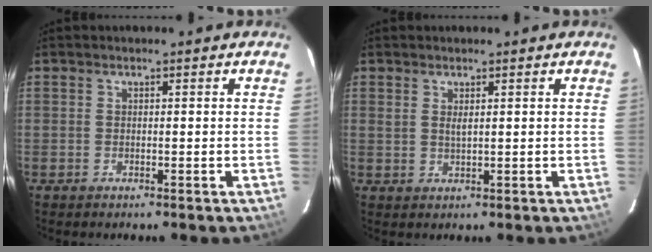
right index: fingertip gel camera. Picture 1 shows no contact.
{"total": 1.3, "force": [0.7, 0.4, 1.1], "torque": [-0.017, 0.002, 0.013]}